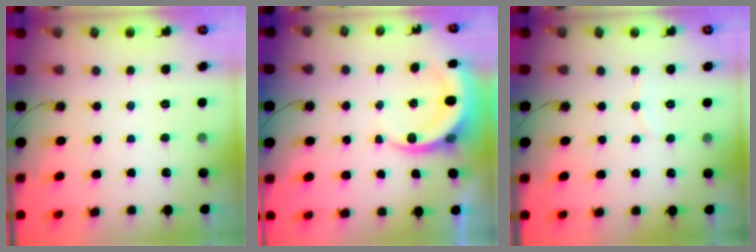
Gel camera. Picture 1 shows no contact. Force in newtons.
{"total": 5.9, "press": 5.9, "slide": 0.7}
{"total": 2.3, "press": 2.3, "slide": 0.3}